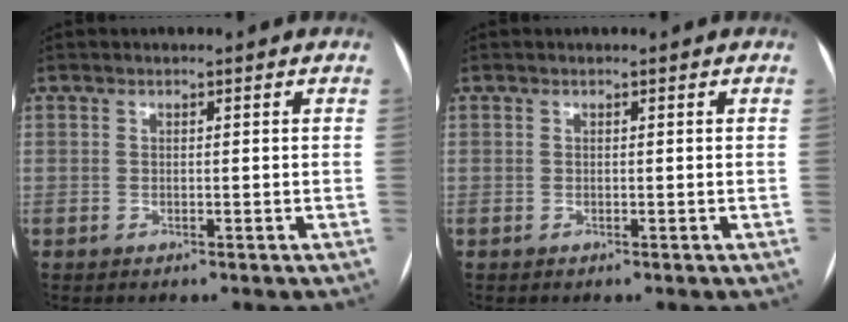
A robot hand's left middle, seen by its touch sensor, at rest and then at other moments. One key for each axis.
{"total": 0.0}